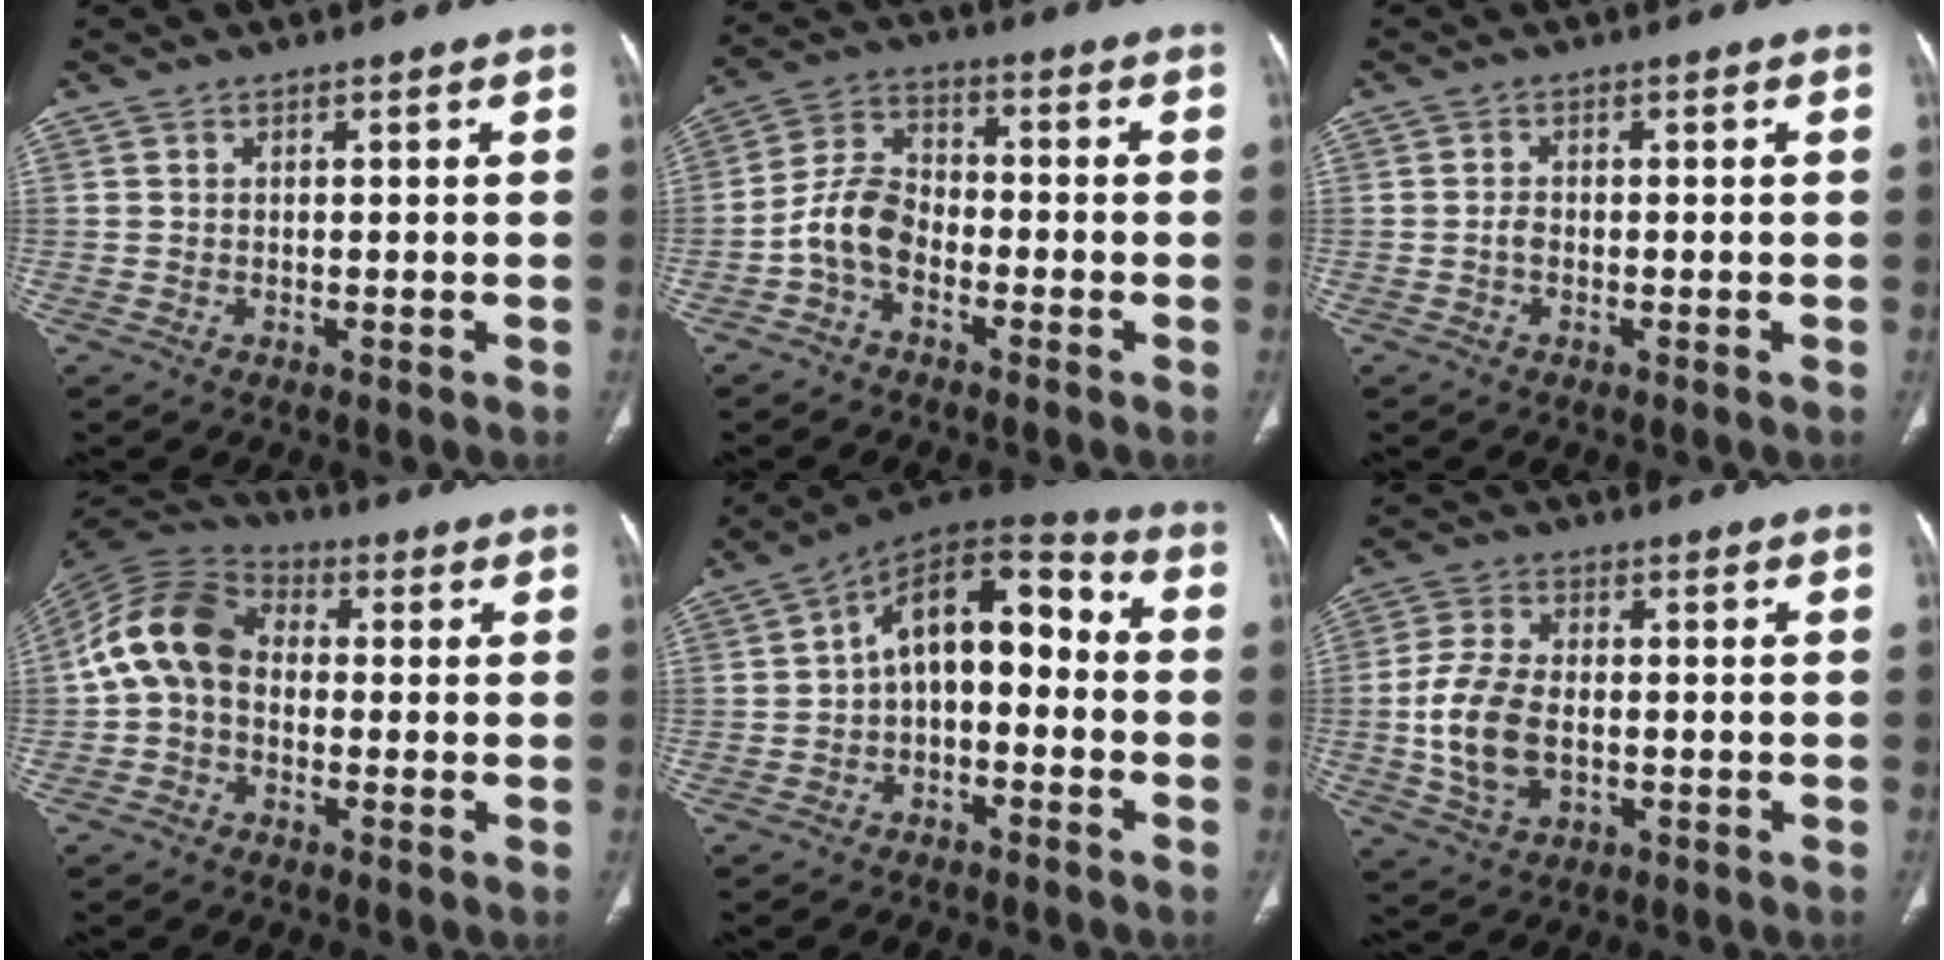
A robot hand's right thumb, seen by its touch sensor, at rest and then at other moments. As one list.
[{"total": 7.7, "force": [-3.0, 4.9, 5.1], "torque": [-0.093, 0.031, -0.071]}, {"total": 1.2, "force": [-0.4, 0.7, 0.8], "torque": [-0.014, 0.003, -0.011]}, {"total": 11.6, "force": [-0.4, 8.6, 7.8], "torque": [-0.145, 0.031, -0.025]}, {"total": 13.1, "force": [-0.9, 7.6, 10.6], "torque": [-0.130, 0.057, -0.028]}, {"total": 10.7, "force": [-1.5, 6.6, 8.2], "torque": [-0.169, 0.008, -0.028]}]